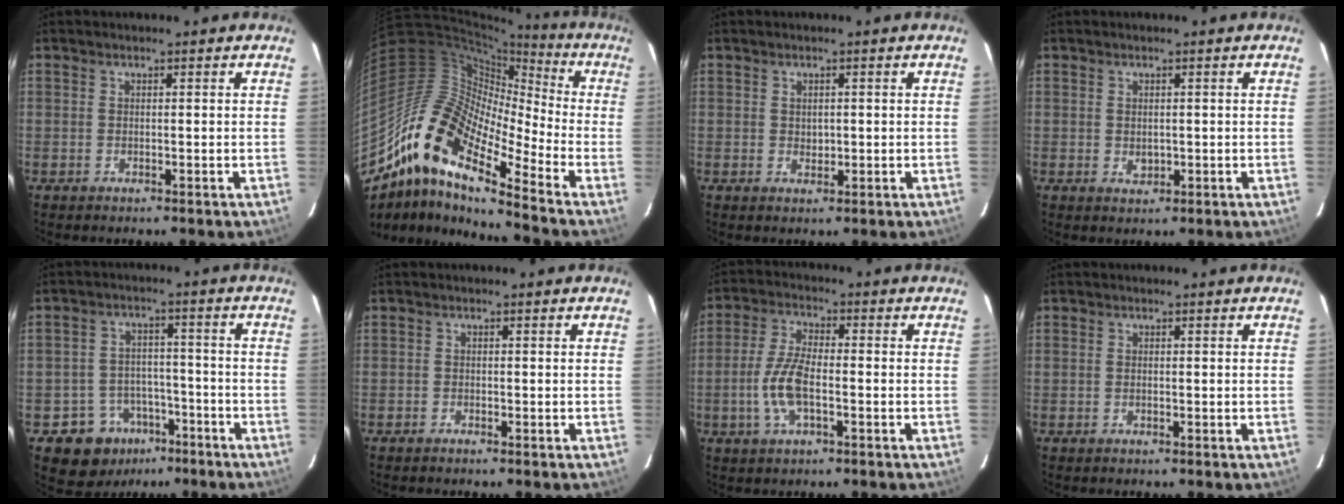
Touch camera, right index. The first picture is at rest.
{"total": 17.8, "force": [-11.7, 4.4, 12.6], "torque": [-0.202, -0.010, -0.245]}
{"total": 1.4, "force": [0.2, 1.2, 0.6], "torque": [-0.008, 0.000, 0.006]}
{"total": 1.7, "force": [-0.1, 1.4, 0.9], "torque": [-0.014, 0.000, 0.002]}
{"total": 9.3, "force": [-5.8, 7.1, 1.5], "torque": [-0.039, 0.029, -0.073]}
{"total": 0.7, "force": [-0.6, 0.3, 0.0], "torque": [-0.004, 0.001, -0.014]}
{"total": 7.8, "force": [-2.2, 2.9, 6.9], "torque": [-0.152, 0.002, -0.044]}
{"total": 0.0}